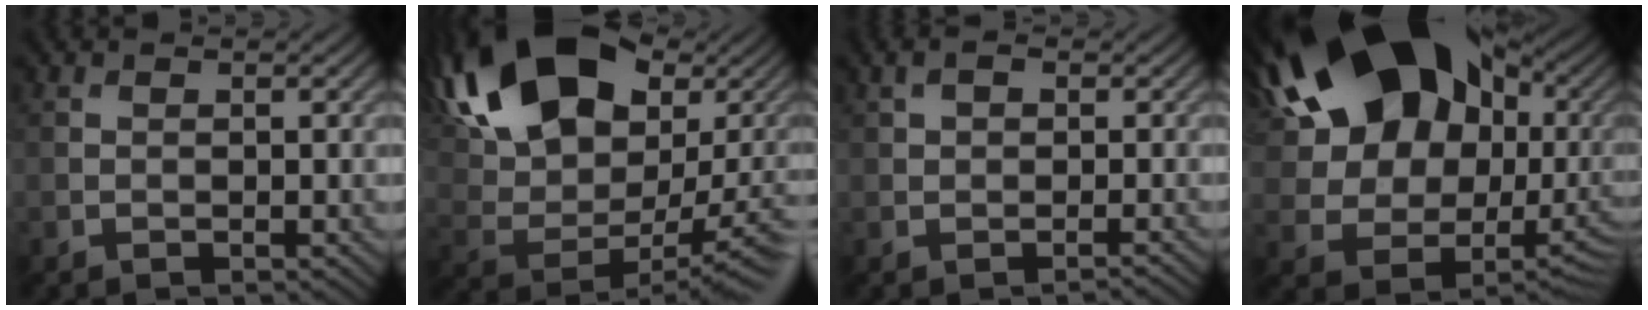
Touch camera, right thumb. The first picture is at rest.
{"total": 20.3, "force": [8.0, 11.4, 14.8], "torque": [-0.278, 0.045, 0.143]}
{"total": 2.0, "force": [0.1, 0.8, 1.8], "torque": [-0.026, 0.004, -0.002]}
{"total": 20.9, "force": [6.7, 15.3, 12.6], "torque": [-0.222, 0.034, 0.127]}